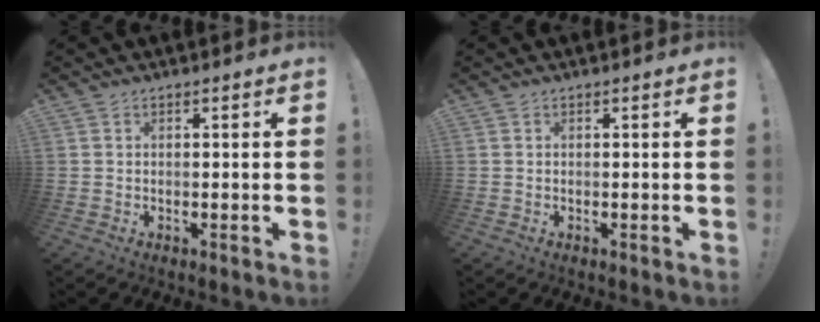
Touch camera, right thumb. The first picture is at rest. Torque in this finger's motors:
{"motor_torque": [-0.04, 0.04, 0.00, 0.00, 0.00]}